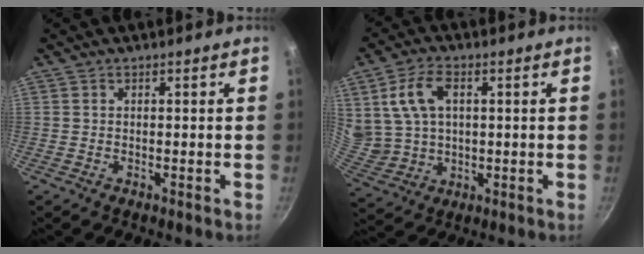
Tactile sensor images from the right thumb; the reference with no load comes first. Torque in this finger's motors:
{"motor_torque": [0.46, 0.70, 1.04, 0.74, 0.37]}